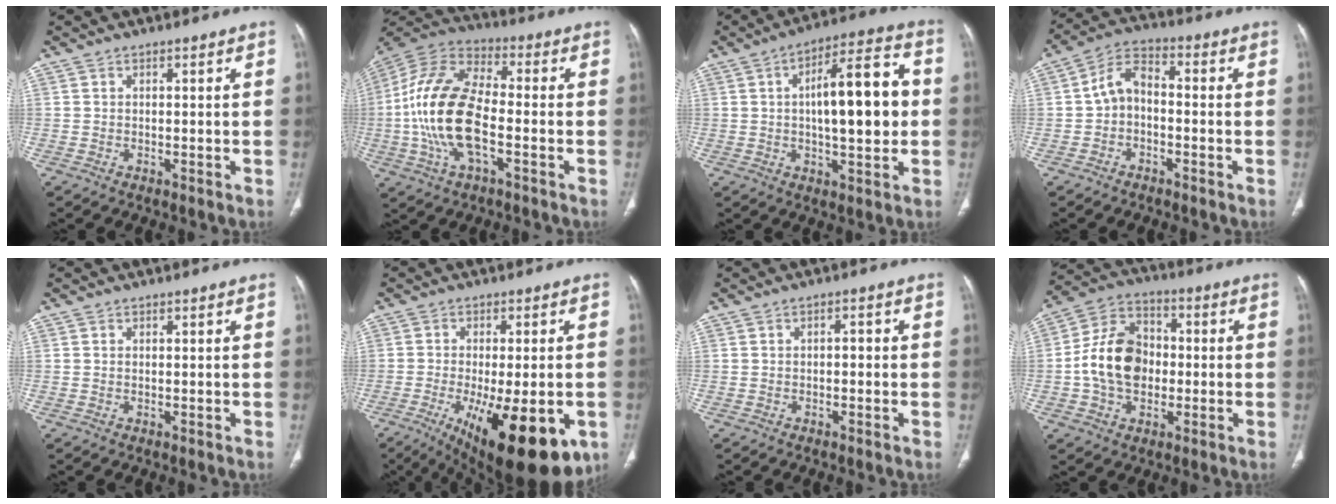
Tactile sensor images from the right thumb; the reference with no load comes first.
{"total": 18.7, "force": [-3.1, 8.8, 16.2], "torque": [-0.336, 0.026, -0.063]}
{"total": 16.2, "force": [0.9, 5.5, 15.2], "torque": [-0.212, 0.026, 0.009]}
{"total": 6.6, "force": [-1.0, 4.4, 4.8], "torque": [-0.076, 0.029, -0.033]}
{"total": 0.0}
{"total": 21.0, "force": [-8.1, 7.8, 17.7], "torque": [-0.227, -0.022, -0.102]}
{"total": 1.5, "force": [-0.2, 0.8, 1.2], "torque": [-0.011, 0.005, -0.007]}
{"total": 14.0, "force": [-1.1, 10.3, 9.5], "torque": [-0.153, 0.031, -0.025]}